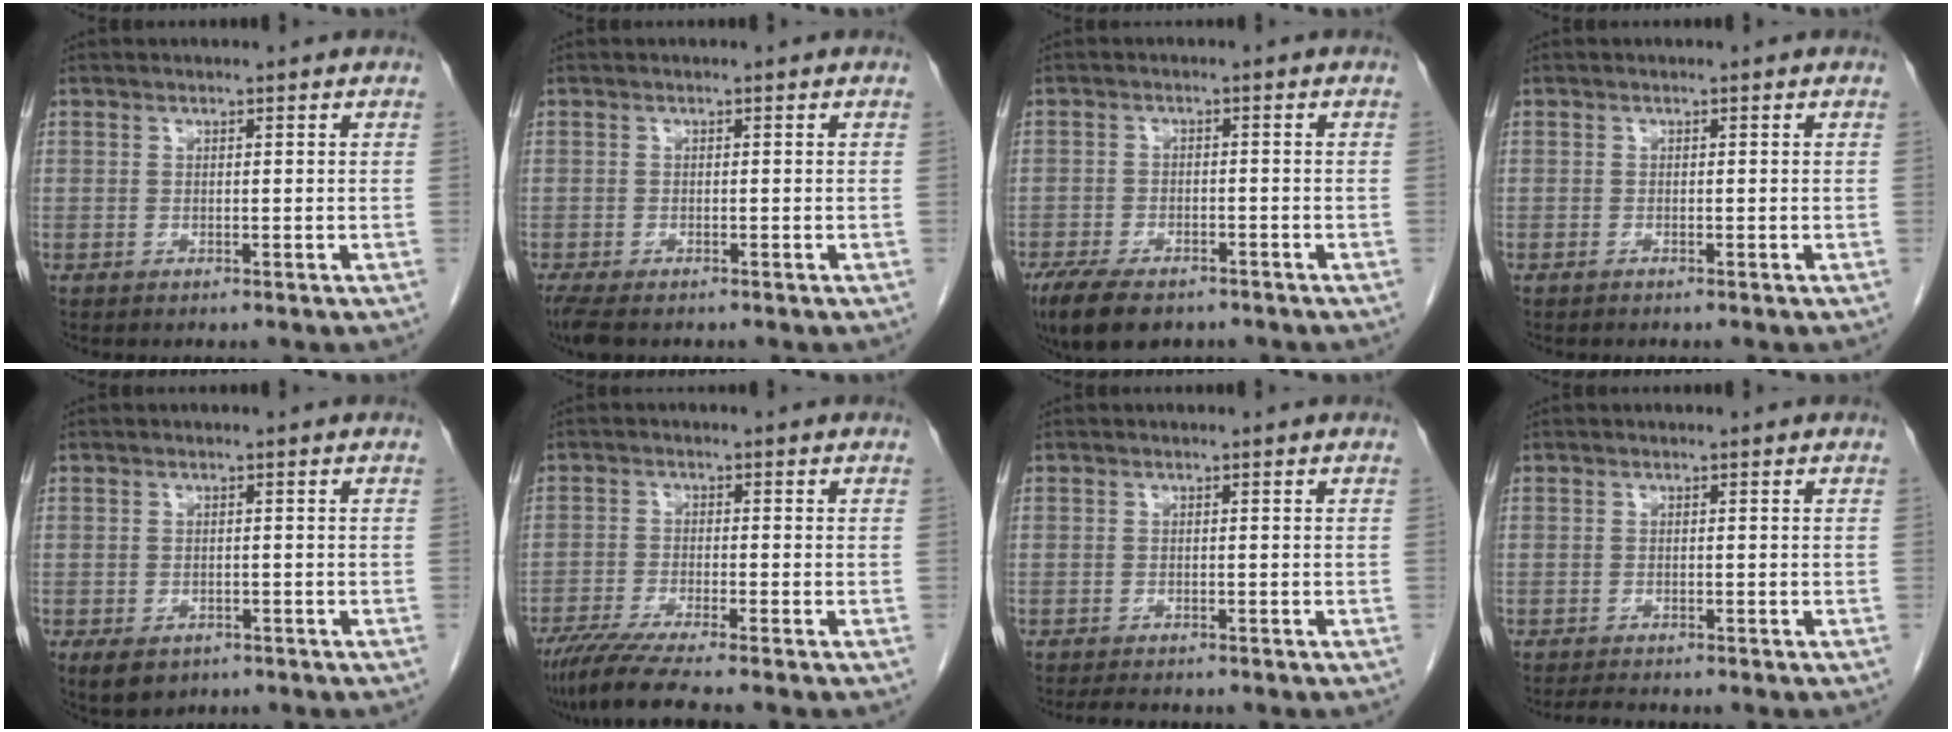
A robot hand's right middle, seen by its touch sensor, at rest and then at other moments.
{"total": 4.2, "force": [-3.2, 1.3, 2.4], "torque": [-0.052, -0.017, -0.052]}
{"total": 9.4, "force": [-6.9, 3.8, 5.1], "torque": [-0.089, -0.011, -0.108]}
{"total": 0.0}
{"total": 4.4, "force": [-2.7, 2.7, 2.1], "torque": [-0.032, -0.004, -0.035]}
{"total": 7.5, "force": [-6.2, -1.0, 4.1], "torque": [-0.064, -0.027, -0.107]}
{"total": 2.5, "force": [-2.2, 0.7, 1.0], "torque": [-0.020, -0.006, -0.030]}
{"total": 1.6, "force": [-1.5, 0.2, 0.5], "torque": [-0.014, -0.006, -0.023]}